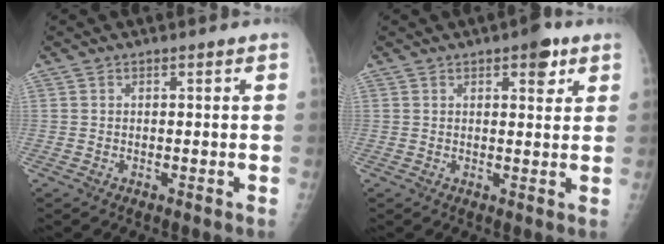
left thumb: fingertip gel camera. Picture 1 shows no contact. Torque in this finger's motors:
{"motor_torque": [0.55, 0.33, 0.42, -0.25, 0.01]}